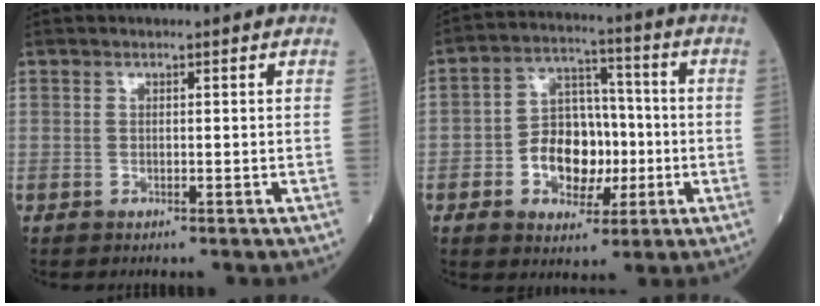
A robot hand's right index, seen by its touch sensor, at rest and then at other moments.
{"total": 10.1, "force": [-2.2, 6.6, 7.3], "torque": [-0.128, 0.028, -0.034]}